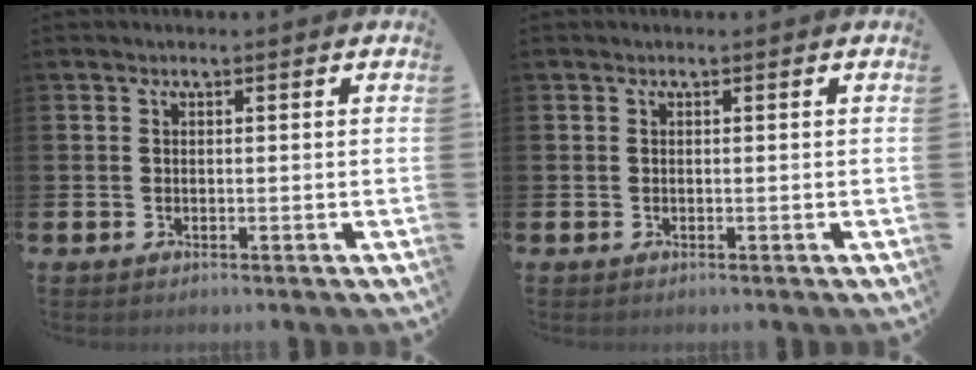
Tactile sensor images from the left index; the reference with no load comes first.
{"total": 0.0}